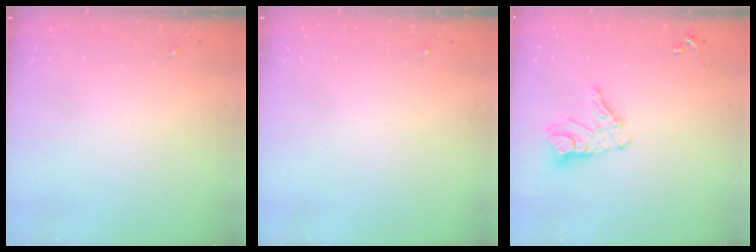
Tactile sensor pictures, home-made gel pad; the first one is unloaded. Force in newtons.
{"total": 0.0}
{"total": 11.3, "press": 11.2, "slide": 0.9}